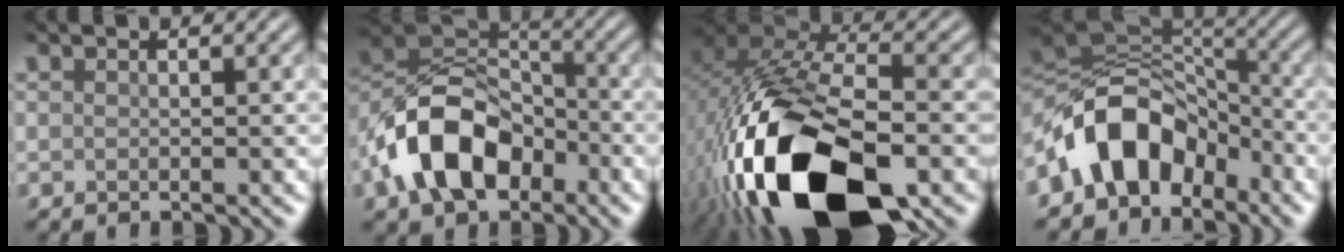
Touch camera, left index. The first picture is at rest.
{"total": 9.9, "force": [-4.2, 6.3, 6.3], "torque": [-0.117, 0.015, -0.089]}
{"total": 18.2, "force": [-7.8, 8.9, 13.9], "torque": [-0.281, -0.033, -0.128]}
{"total": 9.0, "force": [-4.8, 5.8, 5.0], "torque": [-0.062, 0.017, -0.101]}